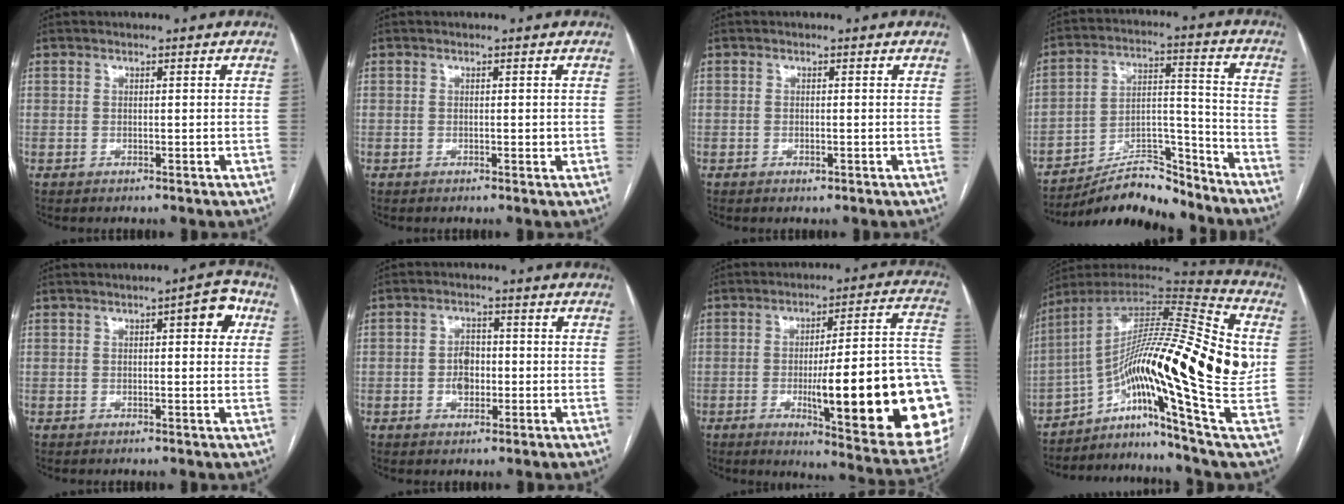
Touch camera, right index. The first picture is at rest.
{"total": 0.6, "force": [-0.1, 0.2, 0.5], "torque": [-0.009, -0.001, -0.002]}
{"total": 0.7, "force": [-0.4, 0.2, 0.6], "torque": [-0.009, -0.001, -0.005]}
{"total": 13.0, "force": [-12.1, 2.7, 3.8], "torque": [-0.059, 0.042, -0.207]}
{"total": 4.4, "force": [1.3, 1.2, 4.0], "torque": [-0.047, 0.012, 0.010]}
{"total": 3.6, "force": [-0.7, 2.5, 2.5], "torque": [-0.043, 0.005, -0.011]}
{"total": 28.1, "force": [-6.1, 2.7, 27.3], "torque": [-0.270, -0.007, -0.083]}
{"total": 25.1, "force": [-2.7, 1.2, 24.9], "torque": [-0.386, 0.020, -0.060]}